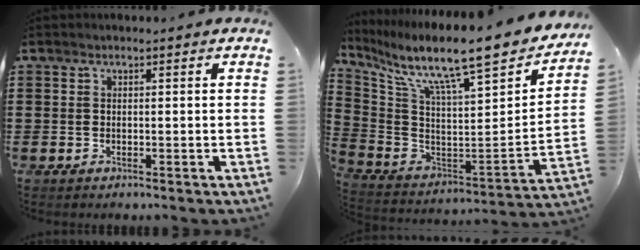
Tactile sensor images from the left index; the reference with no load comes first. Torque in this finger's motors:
{"motor_torque": [1.30, 0.83, 1.05, 0.21]}